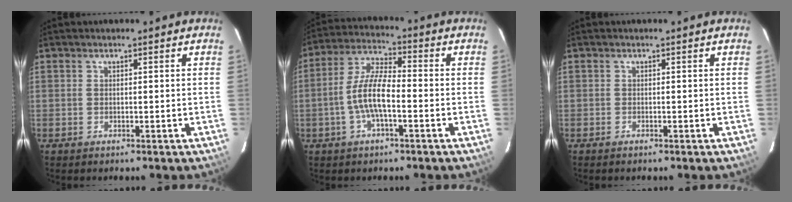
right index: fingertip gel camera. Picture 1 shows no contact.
{"total": 9.2, "force": [-2.7, 2.8, 8.3], "torque": [-0.174, 0.007, -0.052]}
{"total": 0.0}